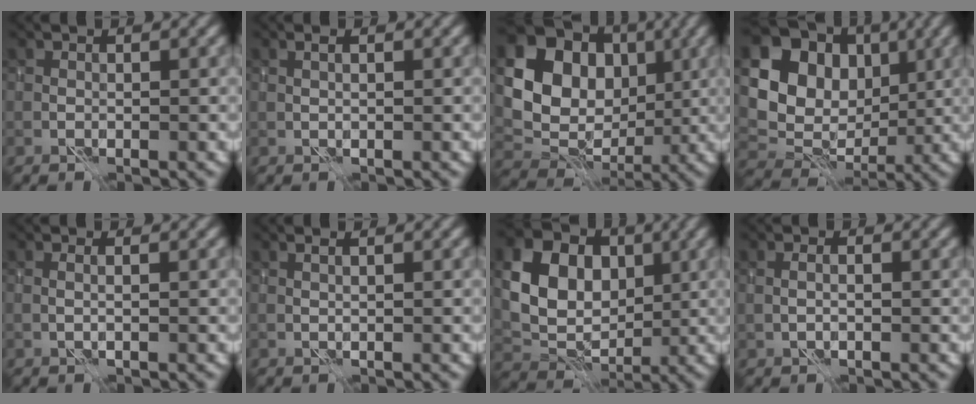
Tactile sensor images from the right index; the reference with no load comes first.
{"total": 0.6, "force": [0.4, -0.1, 0.5], "torque": [-0.015, 0.004, 0.006]}
{"total": 16.9, "force": [4.9, 14.5, 7.3], "torque": [-0.178, 0.034, 0.062]}
{"total": 15.9, "force": [5.1, 13.3, 7.1], "torque": [-0.166, 0.039, 0.071]}
{"total": 0.8, "force": [0.4, -0.1, 0.6], "torque": [-0.005, -0.004, 0.004]}
{"total": 0.7, "force": [0.4, -0.4, 0.4], "torque": [-0.012, 0.005, 0.008]}
{"total": 10.1, "force": [2.9, 7.5, 6.1], "torque": [-0.128, 0.020, 0.036]}
{"total": 1.0, "force": [0.2, 0.4, 0.8], "torque": [-0.014, 0.002, 0.000]}